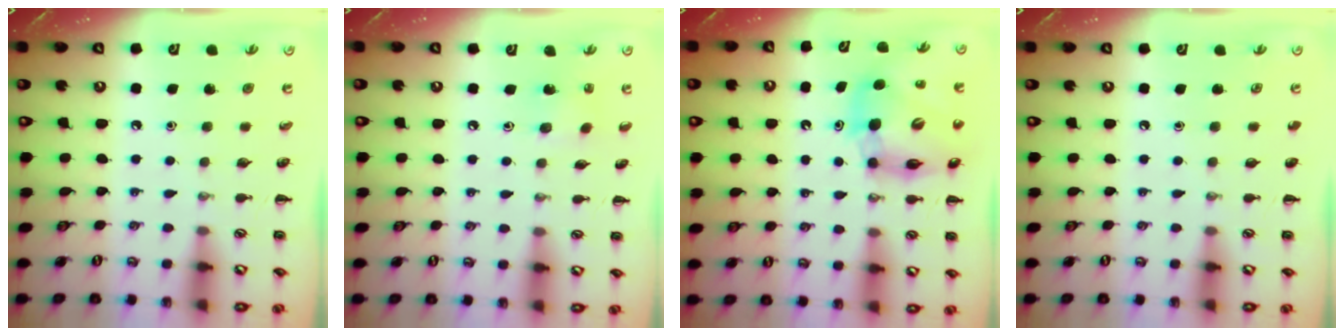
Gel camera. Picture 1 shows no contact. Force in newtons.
{"total": 2.8, "press": 2.7, "slide": 0.8}
{"total": 11.2, "press": 10.7, "slide": 3.4}
{"total": 0.0}